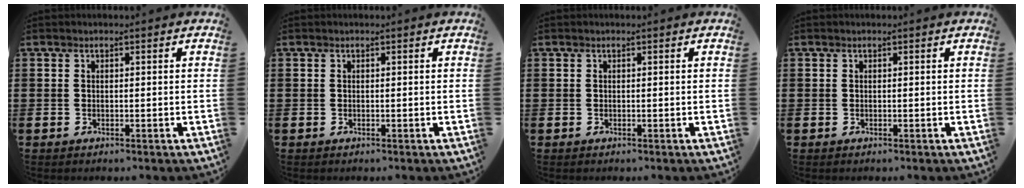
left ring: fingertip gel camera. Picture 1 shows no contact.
{"total": 0.0}
{"total": 0.0}
{"total": 0.0}